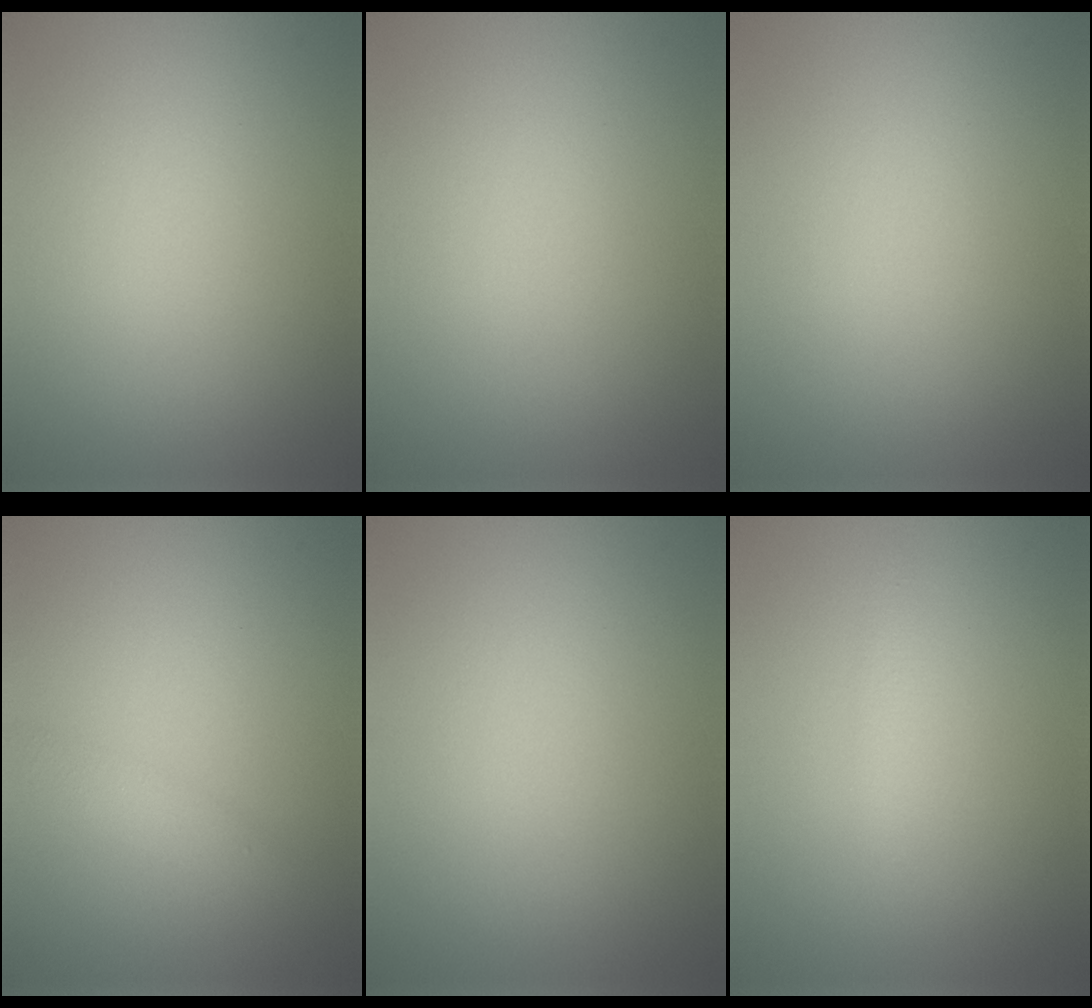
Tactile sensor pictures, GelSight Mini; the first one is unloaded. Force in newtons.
{"total": 0.0}
{"total": 0.0}
{"total": 1.4, "press": 1.4, "slide": 0.1}
{"total": 0.0}
{"total": 1.2, "press": 1.2, "slide": 0.0}